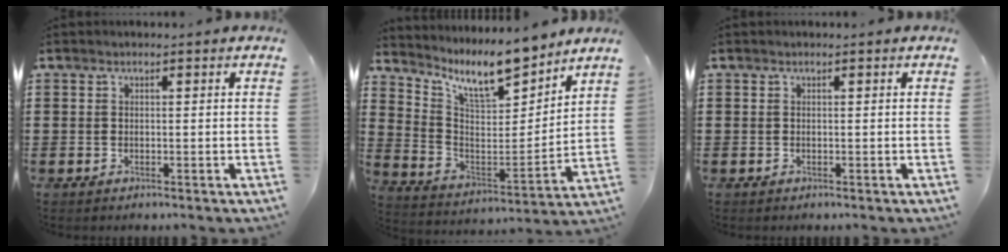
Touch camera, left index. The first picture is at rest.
{"total": 11.0, "force": [9.2, 2.6, 5.5], "torque": [-0.125, -0.057, 0.160]}
{"total": 0.0}